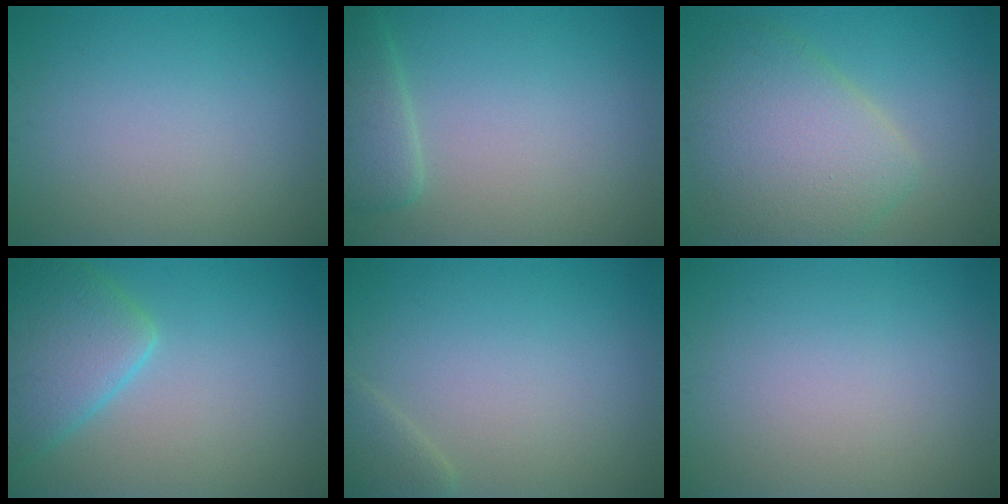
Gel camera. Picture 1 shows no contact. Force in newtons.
{"total": 2.9, "press": 2.9, "slide": 0.3}
{"total": 7.2, "press": 7.1, "slide": 0.3}
{"total": 6.0, "press": 6.0, "slide": 0.3}
{"total": 1.7, "press": 1.7, "slide": 0.1}
{"total": 0.0}